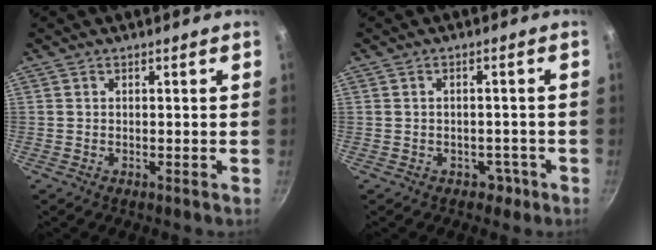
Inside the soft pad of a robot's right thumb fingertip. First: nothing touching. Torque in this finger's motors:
{"motor_torque": [-0.25, -0.01, 0.07, 0.38, -0.06]}